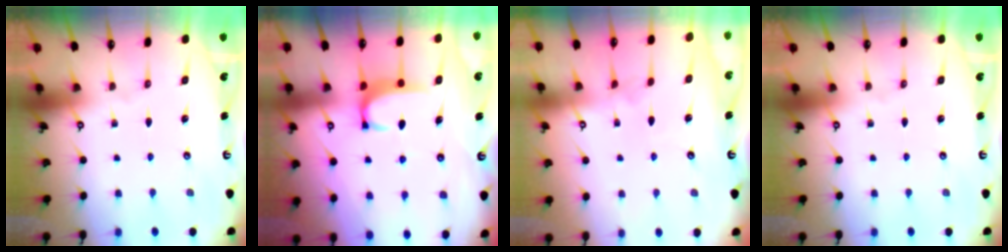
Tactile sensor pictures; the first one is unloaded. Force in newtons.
{"total": 1.9, "press": 1.8, "slide": 0.5}
{"total": 3.7, "press": 3.7, "slide": 0.2}
{"total": 0.0}